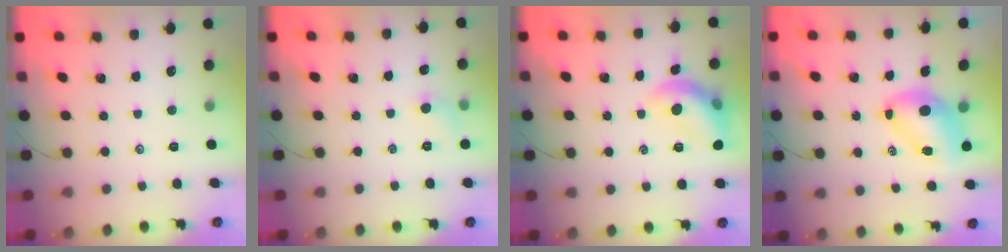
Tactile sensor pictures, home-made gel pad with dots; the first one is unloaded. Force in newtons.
{"total": 5.2, "press": 4.9, "slide": 1.7}
{"total": 12.6, "press": 12.6, "slide": 0.9}
{"total": 8.1, "press": 7.9, "slide": 2.0}